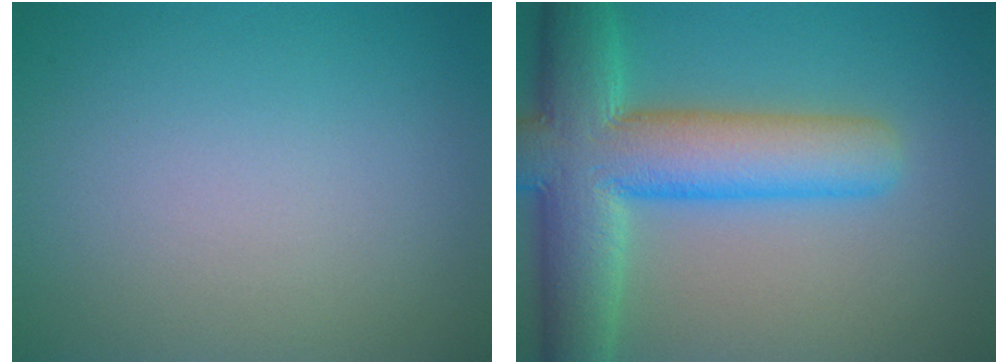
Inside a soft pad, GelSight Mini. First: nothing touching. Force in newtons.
{"total": 10.8, "press": 10.8, "slide": 0.5}